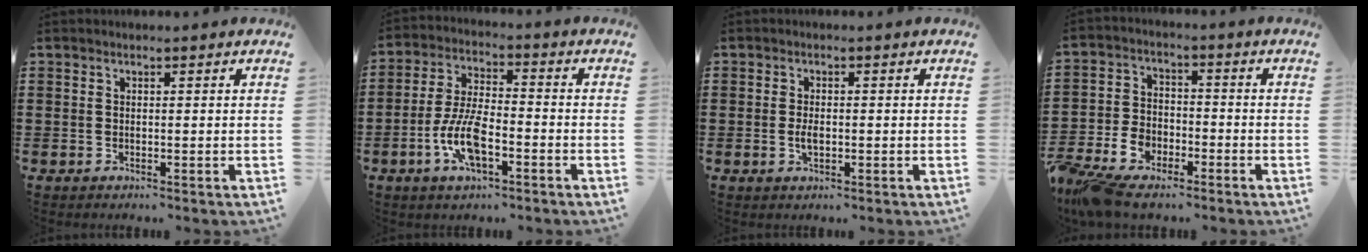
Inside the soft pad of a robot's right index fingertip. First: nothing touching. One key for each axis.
{"total": 9.0, "fx": -3.4, "fy": 3.5, "fz": 7.5, "tx": -0.170, "ty": -0.006, "tz": -0.066}
{"total": 2.3, "fx": -0.4, "fy": 1.0, "fz": 2.0, "tx": -0.038, "ty": 0.001, "tz": -0.007}
{"total": 6.9, "fx": -4.6, "fy": 4.0, "fz": 3.1, "tx": -0.088, "ty": 0.008, "tz": -0.094}